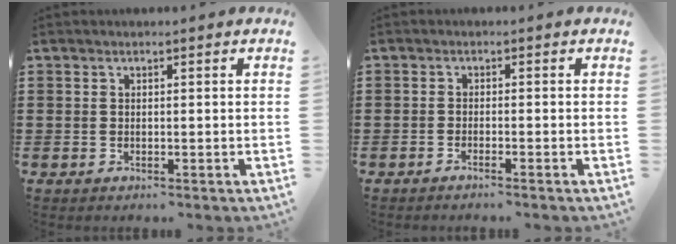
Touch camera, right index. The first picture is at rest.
{"total": 1.0, "force": [-0.9, -0.2, 0.5], "torque": [-0.009, -0.001, -0.017]}